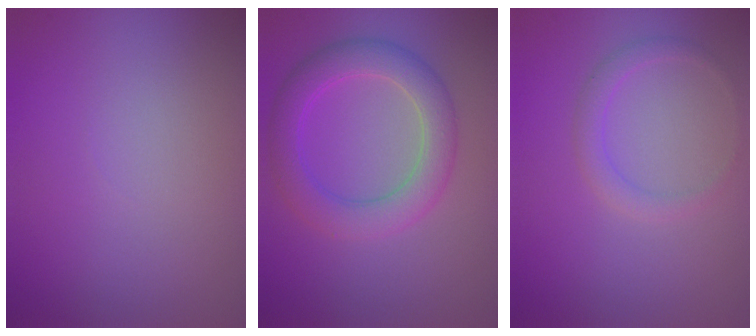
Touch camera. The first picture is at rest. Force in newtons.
{"total": 4.5, "press": 4.5, "slide": 0.0}
{"total": 1.6, "press": 1.6, "slide": 0.2}